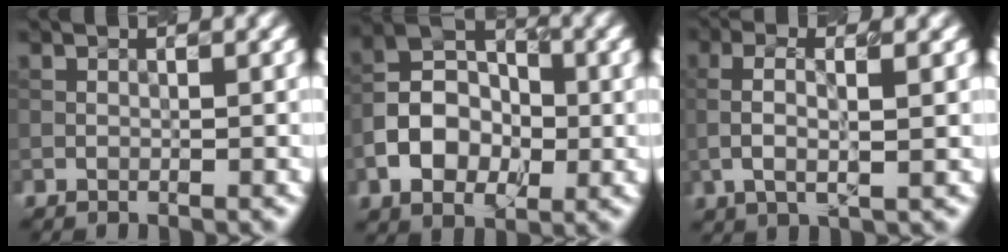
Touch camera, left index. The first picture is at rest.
{"total": 6.7, "force": [-1.5, 4.7, 4.6], "torque": [-0.077, 0.015, -0.036]}
{"total": 3.6, "force": [0.1, 0.9, 3.4], "torque": [-0.074, 0.003, 0.000]}